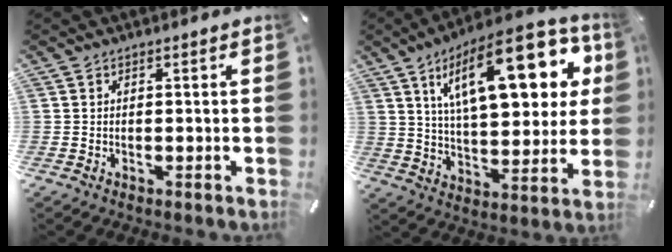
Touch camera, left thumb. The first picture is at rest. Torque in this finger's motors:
{"motor_torque": [2.39, 2.46, 2.42, -0.35, 0.31]}